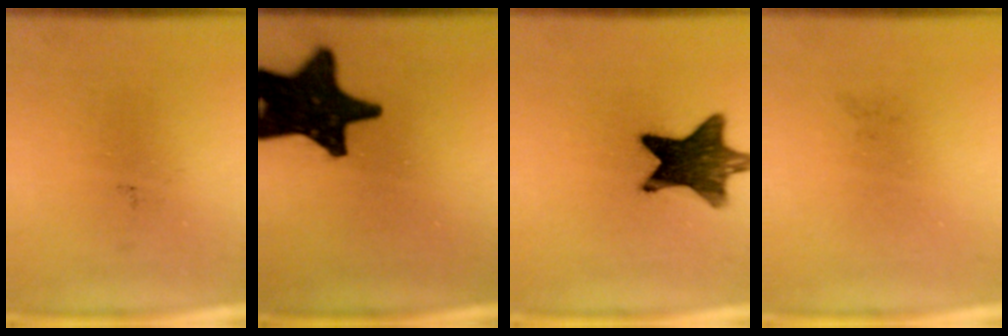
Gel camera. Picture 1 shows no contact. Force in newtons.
{"total": 18.9}
{"total": 13.3}
{"total": 0.0}